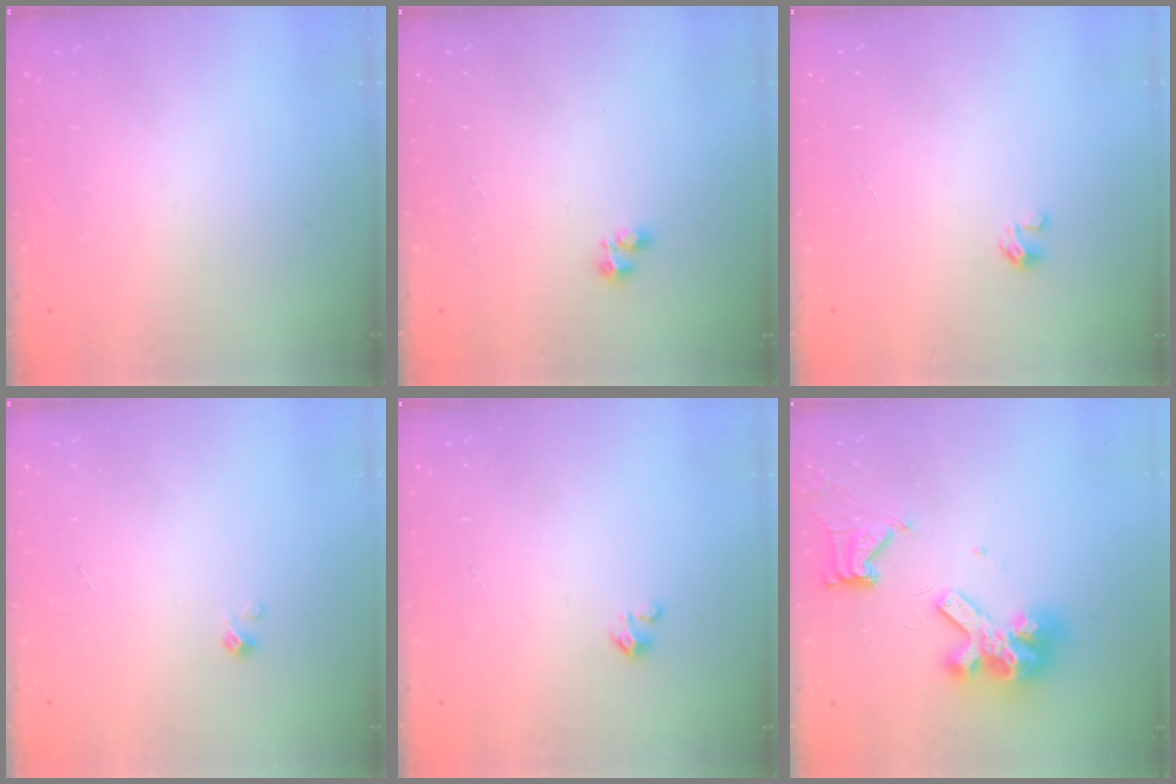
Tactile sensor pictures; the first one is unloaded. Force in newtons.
{"total": 2.4, "press": 2.3, "slide": 0.5}
{"total": 0.0}
{"total": 0.0}
{"total": 1.8, "press": 1.8, "slide": 0.2}
{"total": 13.4, "press": 13.3, "slide": 1.6}